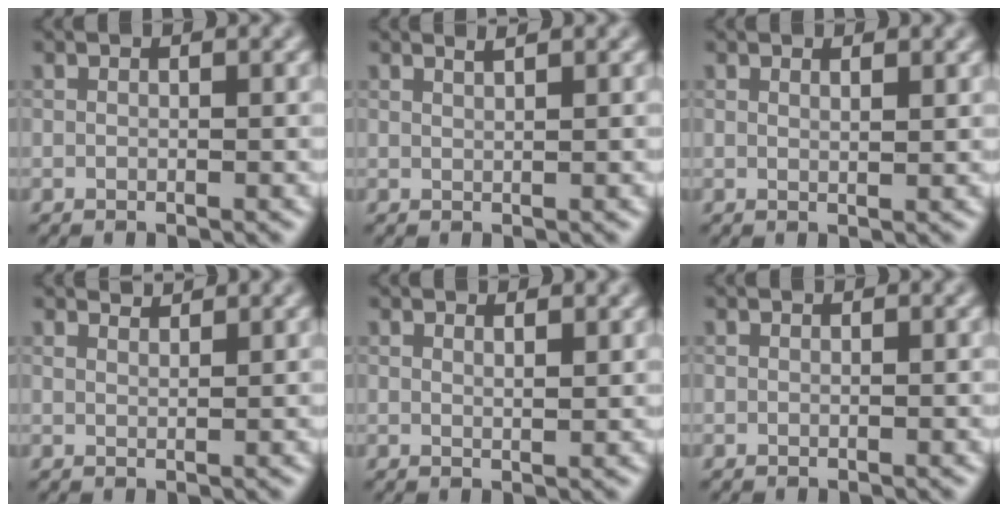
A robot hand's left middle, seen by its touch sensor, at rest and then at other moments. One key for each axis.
{"total": 1.2, "fx": 1.0, "fy": 0.3, "fz": 0.7, "tx": -0.004, "ty": 0.002, "tz": 0.002}
{"total": 1.0, "fx": 0.8, "fy": 0.3, "fz": 0.6, "tx": -0.007, "ty": -0.001, "tz": 0.007}
{"total": 1.7, "fx": 1.7, "fy": 0.0, "fz": 0.1, "tx": -0.004, "ty": 0.001, "tz": 0.020}
{"total": 1.4, "fx": 1.0, "fy": 0.4, "fz": 0.9, "tx": -0.011, "ty": 0.000, "tz": 0.008}
{"total": 0.0}